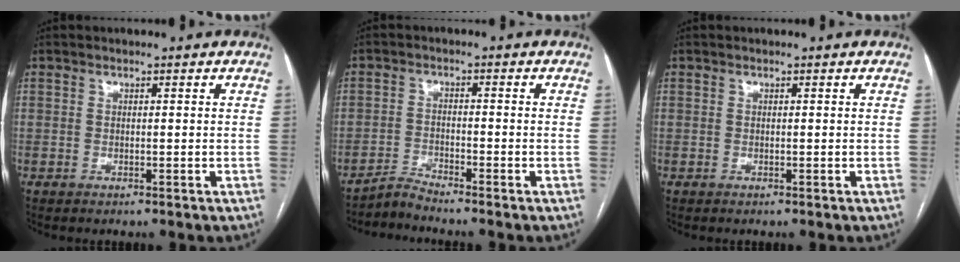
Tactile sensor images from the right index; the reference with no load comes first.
{"total": 2.9, "force": [-2.7, -1.0, -0.3], "torque": [0.004, -0.018, -0.053]}
{"total": 0.0}